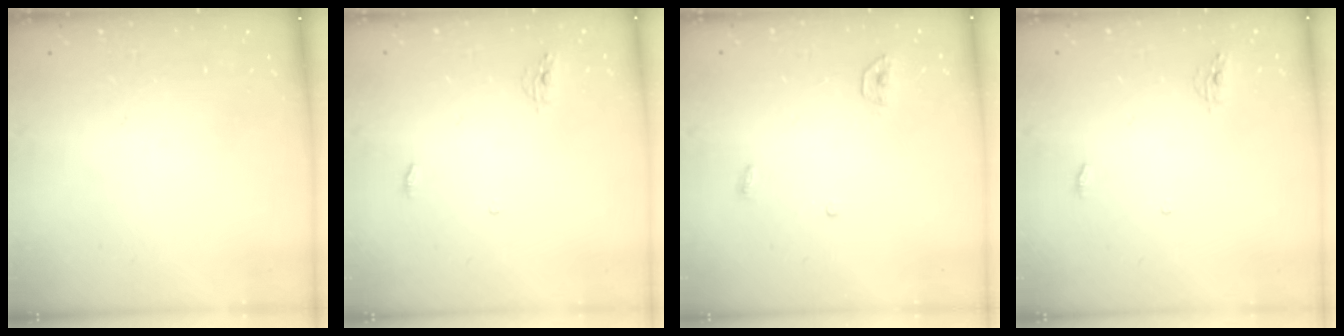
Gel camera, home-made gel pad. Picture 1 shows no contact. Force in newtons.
{"total": 4.2, "press": 4.2, "slide": 0.4}
{"total": 3.4, "press": 3.3, "slide": 0.3}
{"total": 4.2, "press": 4.2, "slide": 0.4}